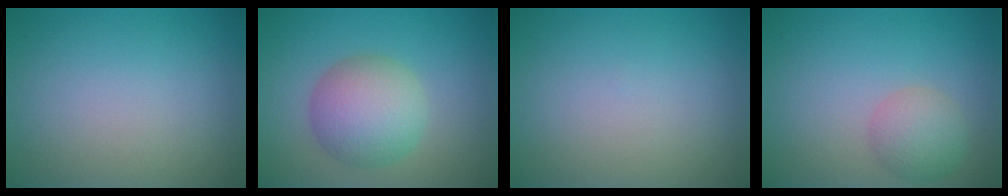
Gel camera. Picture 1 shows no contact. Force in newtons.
{"total": 5.6, "press": 5.6, "slide": 0.3}
{"total": 0.0}
{"total": 2.9, "press": 2.9, "slide": 0.2}